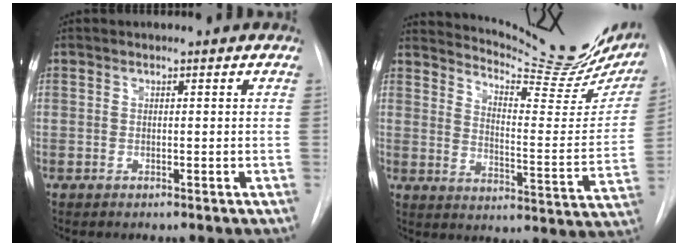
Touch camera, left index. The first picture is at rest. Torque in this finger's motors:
{"motor_torque": [0.21, -1.93, -0.02, -0.03]}